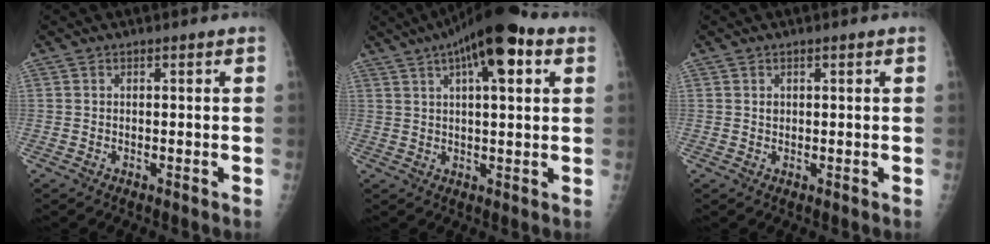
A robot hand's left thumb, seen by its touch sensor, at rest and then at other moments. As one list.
[{"total": 13.9, "force": [6.3, 4.4, 11.6], "torque": [-0.161, 0.012, 0.090]}, {"total": 1.0, "force": [0.3, 0.7, 0.6], "torque": [0.001, 0.001, 0.007]}]